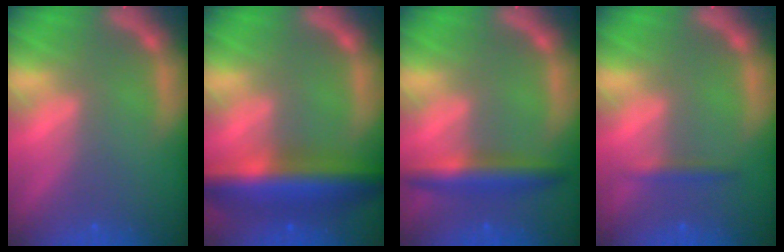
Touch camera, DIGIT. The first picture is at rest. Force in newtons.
{"total": 8.9}
{"total": 4.5}
{"total": 1.4}